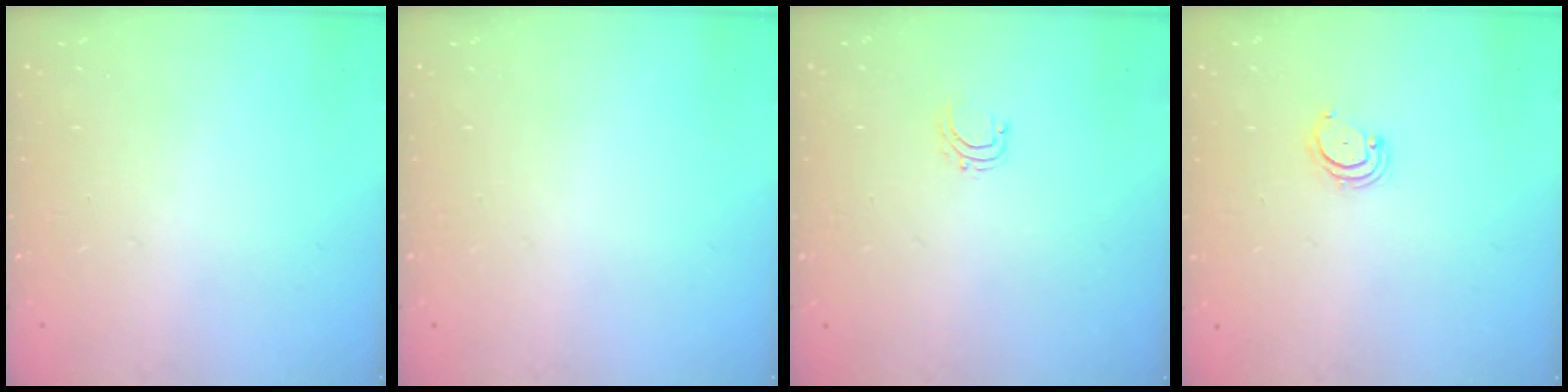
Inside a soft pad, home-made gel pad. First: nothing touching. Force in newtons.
{"total": 0.0}
{"total": 4.4, "press": 4.4, "slide": 0.3}
{"total": 2.9, "press": 2.9, "slide": 0.3}